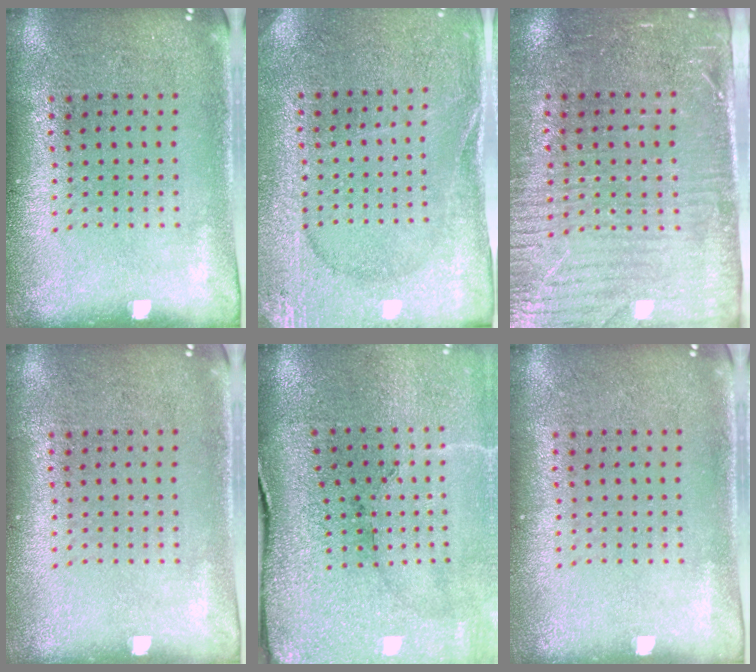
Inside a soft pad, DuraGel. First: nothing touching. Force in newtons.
{"total": 2.7, "press": 2.7, "slide": 0.2}
{"total": 3.5, "press": 3.1, "slide": 1.5}
{"total": 0.0}
{"total": 3.5, "press": 3.3, "slide": 1.1}
{"total": 0.0}